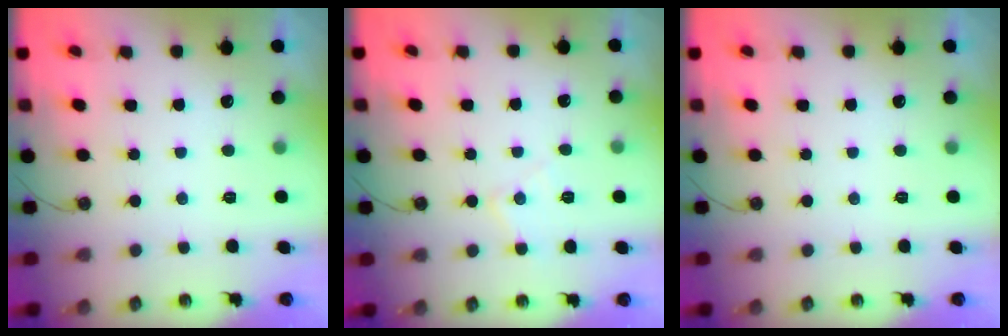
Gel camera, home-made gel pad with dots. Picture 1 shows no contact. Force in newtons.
{"total": 6.2, "press": 6.2, "slide": 0.5}
{"total": 0.0}